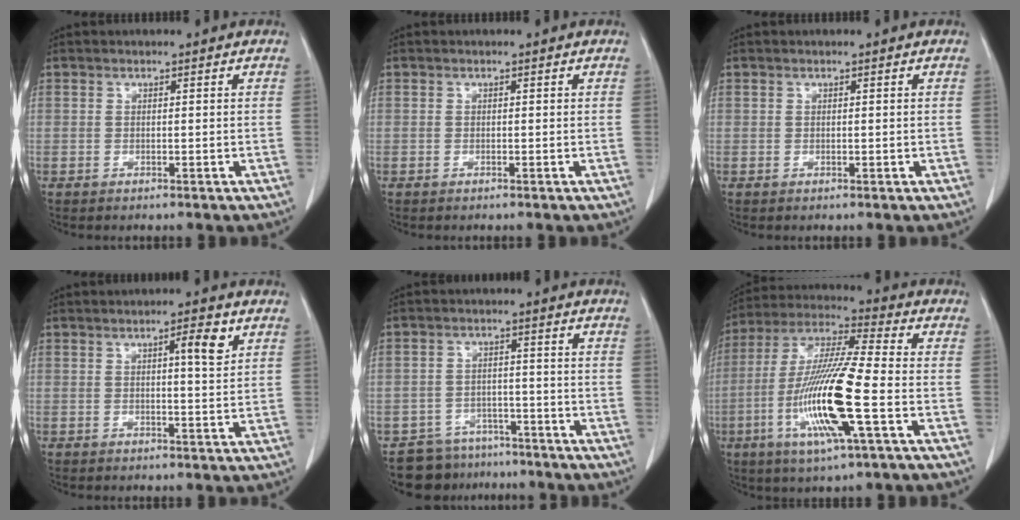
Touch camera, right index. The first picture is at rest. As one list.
[{"total": 0.0}, {"total": 0.0}, {"total": 4.0, "force": [1.8, 0.5, 3.5], "torque": [-0.056, -0.003, 0.026]}, {"total": 7.3, "force": [-6.0, 4.0, -0.3], "torque": [0.016, 0.020, -0.089]}, {"total": 16.5, "force": [-4.6, 0.8, 15.9], "torque": [-0.326, -0.016, -0.088]}]